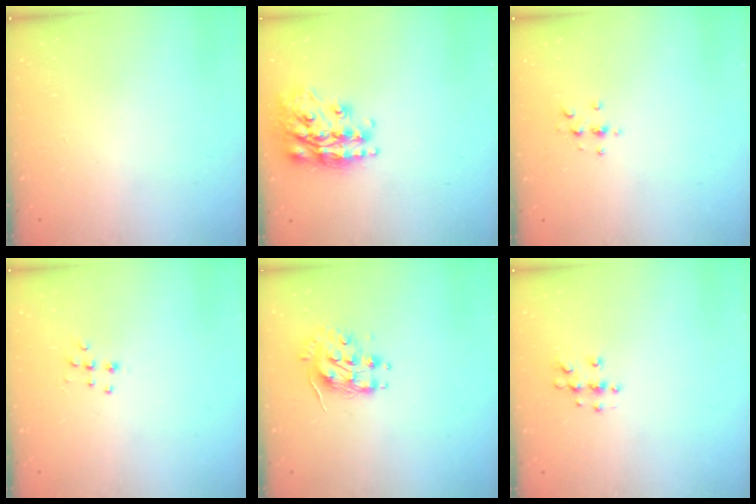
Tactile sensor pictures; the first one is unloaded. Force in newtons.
{"total": 17.9, "press": 17.8, "slide": 1.3}
{"total": 2.2, "press": 2.1, "slide": 0.2}
{"total": 6.8, "press": 6.8, "slide": 0.5}
{"total": 8.5, "press": 8.4, "slide": 0.5}
{"total": 5.4, "press": 5.4, "slide": 0.6}